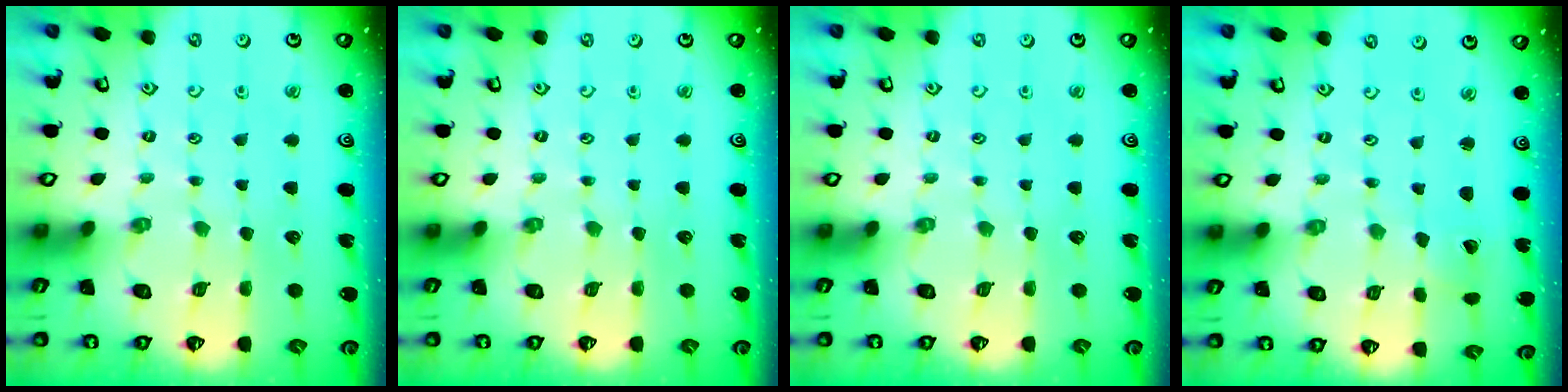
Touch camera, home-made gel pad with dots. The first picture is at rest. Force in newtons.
{"total": 0.0}
{"total": 0.0}
{"total": 1.6, "press": 1.6, "slide": 0.1}